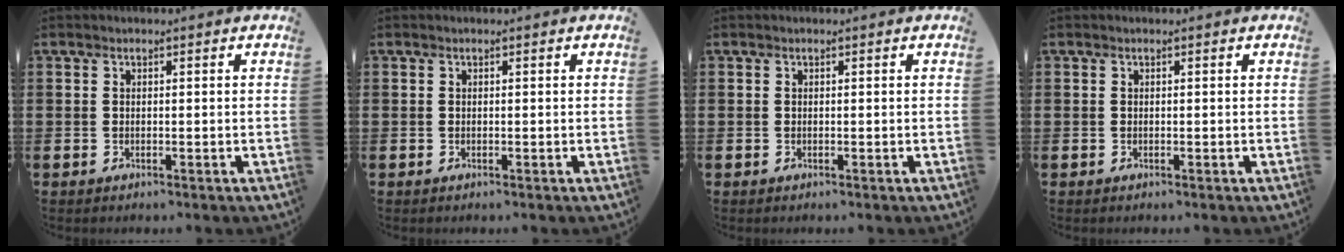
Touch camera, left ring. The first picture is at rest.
{"total": 0.0}
{"total": 0.0}
{"total": 0.0}